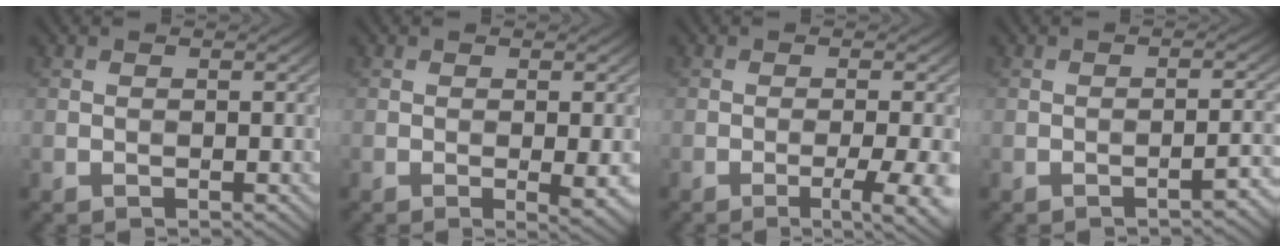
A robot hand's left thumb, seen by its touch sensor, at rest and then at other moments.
{"total": 2.6, "force": [-0.3, 0.4, 2.5], "torque": [-0.044, -0.006, -0.005]}
{"total": 5.0, "force": [-2.0, 0.8, 4.5], "torque": [-0.061, 0.006, -0.030]}
{"total": 2.5, "force": [-1.8, 0.3, 1.6], "torque": [-0.021, 0.014, -0.027]}